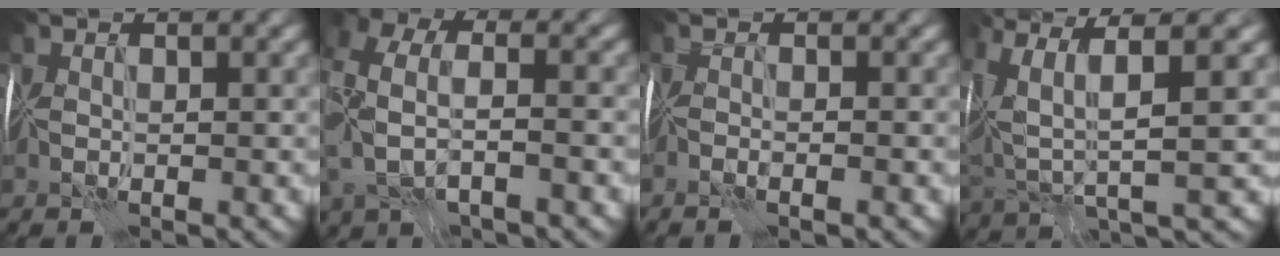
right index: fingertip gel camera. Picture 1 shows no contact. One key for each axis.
{"total": 6.5, "fx": -0.4, "fy": 3.8, "fz": 5.2, "tx": -0.120, "ty": 0.007, "tz": -0.019}
{"total": 1.4, "fx": -0.9, "fy": 0.0, "fz": 1.1, "tx": -0.027, "ty": 0.010, "tz": -0.015}
{"total": 7.8, "fx": 3.3, "fy": 2.4, "fz": 6.6, "tx": -0.143, "ty": 0.009, "tz": 0.057}